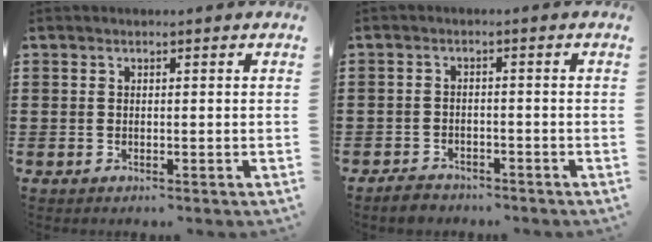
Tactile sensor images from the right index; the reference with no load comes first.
{"total": 2.1, "force": [-2.0, 0.5, 0.0], "torque": [-0.009, 0.001, -0.043]}